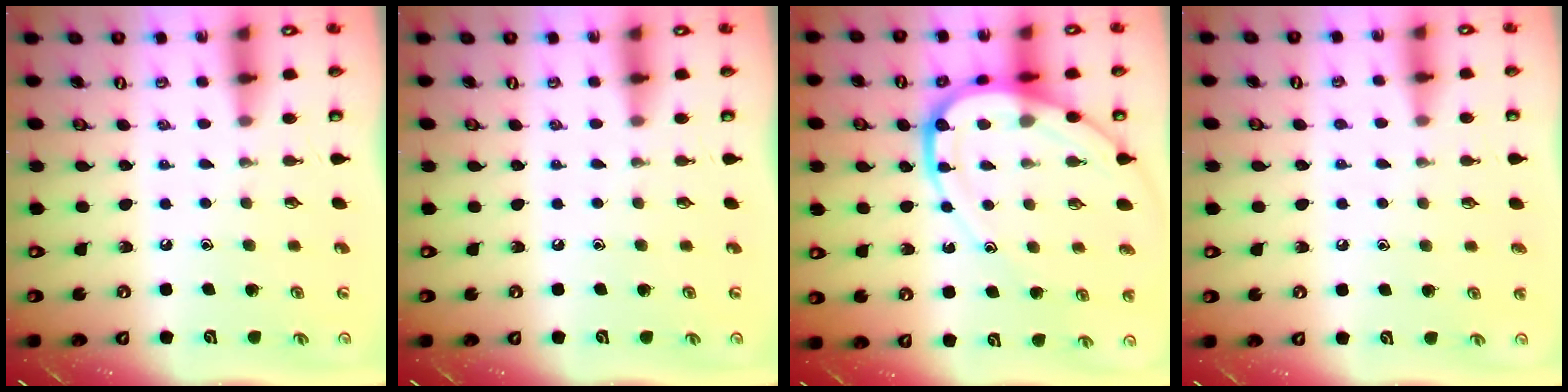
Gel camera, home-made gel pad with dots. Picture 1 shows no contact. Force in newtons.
{"total": 0.0}
{"total": 14.0, "press": 13.9, "slide": 1.5}
{"total": 3.8, "press": 3.7, "slide": 0.4}